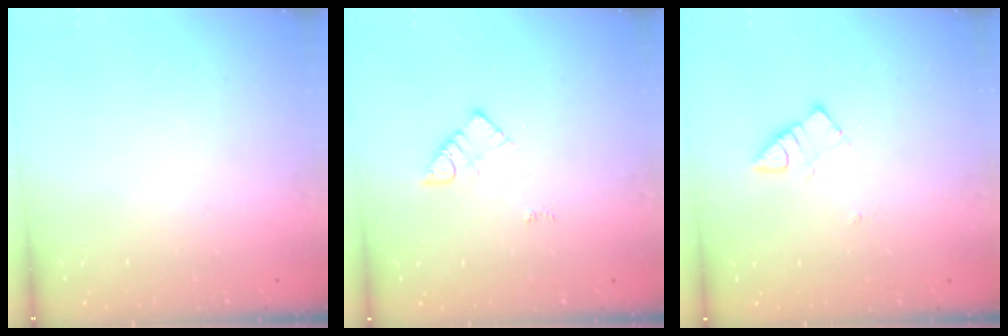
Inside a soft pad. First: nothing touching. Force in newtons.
{"total": 3.6, "press": 3.6, "slide": 0.4}
{"total": 2.8, "press": 2.7, "slide": 0.3}